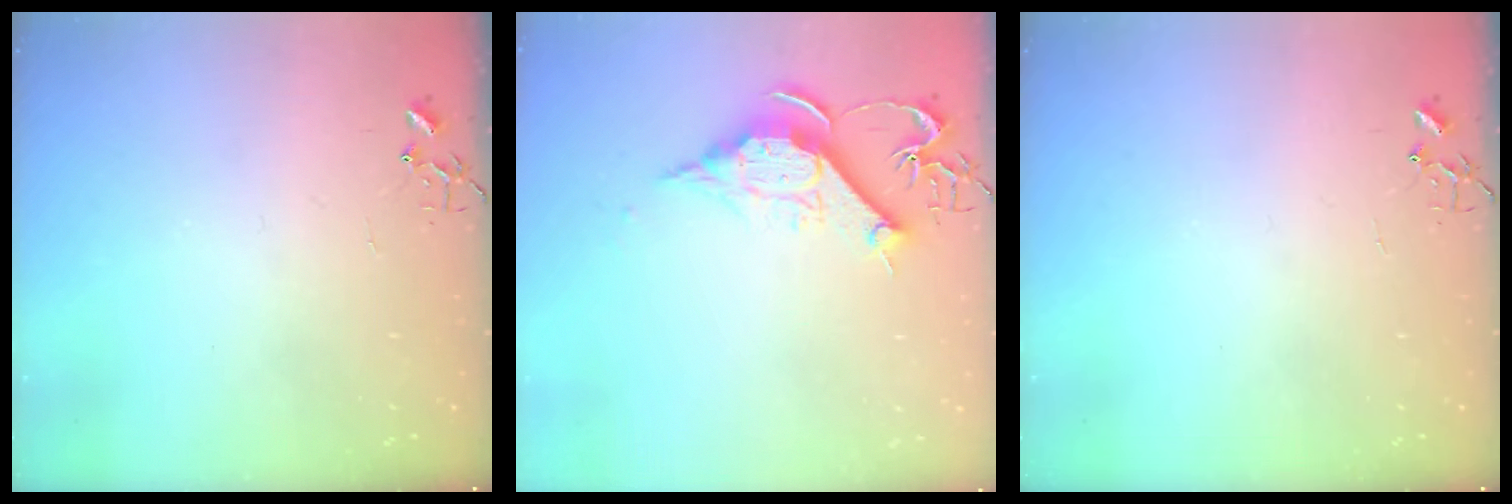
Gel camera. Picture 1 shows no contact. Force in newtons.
{"total": 11.7, "press": 11.6, "slide": 1.3}
{"total": 0.0}